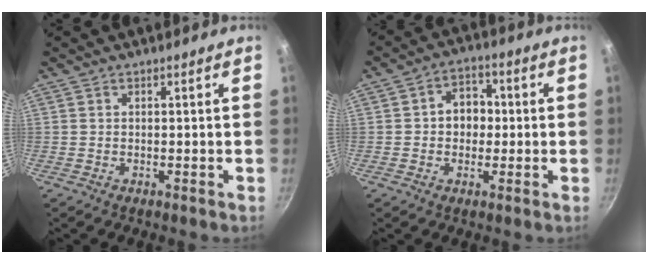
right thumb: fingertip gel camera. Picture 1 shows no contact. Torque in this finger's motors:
{"motor_torque": [-0.34, 0.44, 0.20, 0.05, 0.09]}